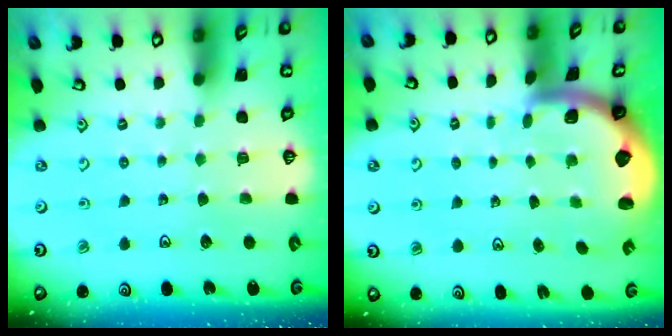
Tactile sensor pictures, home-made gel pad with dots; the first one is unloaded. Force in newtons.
{"total": 1.9, "press": 1.9, "slide": 0.3}